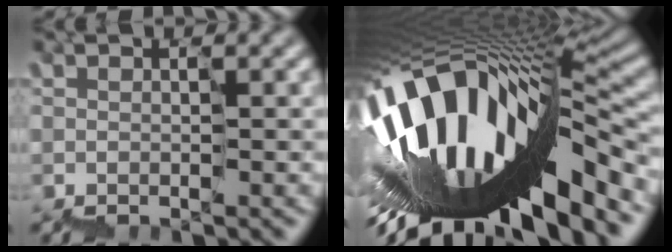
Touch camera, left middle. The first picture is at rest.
{"total": 16.0, "force": [-2.2, 7.3, 14.0], "torque": [-0.242, 0.016, -0.032]}